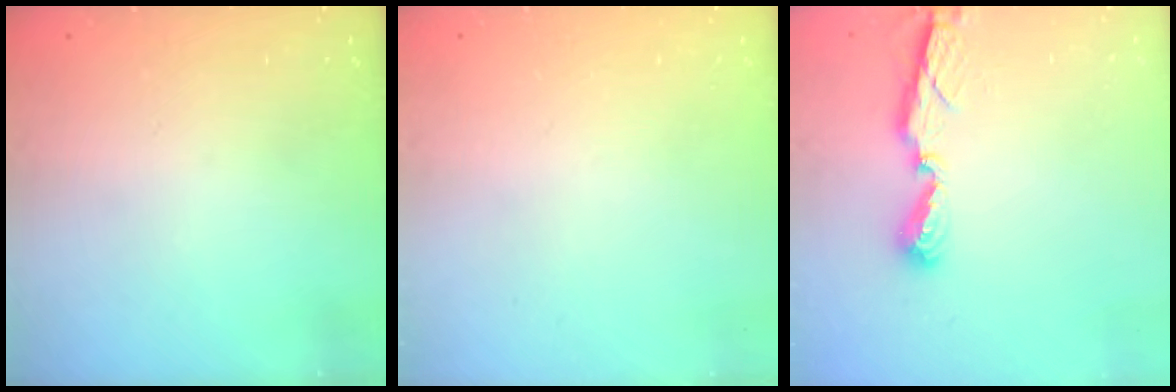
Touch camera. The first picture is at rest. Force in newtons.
{"total": 0.0}
{"total": 7.8, "press": 7.8, "slide": 0.5}